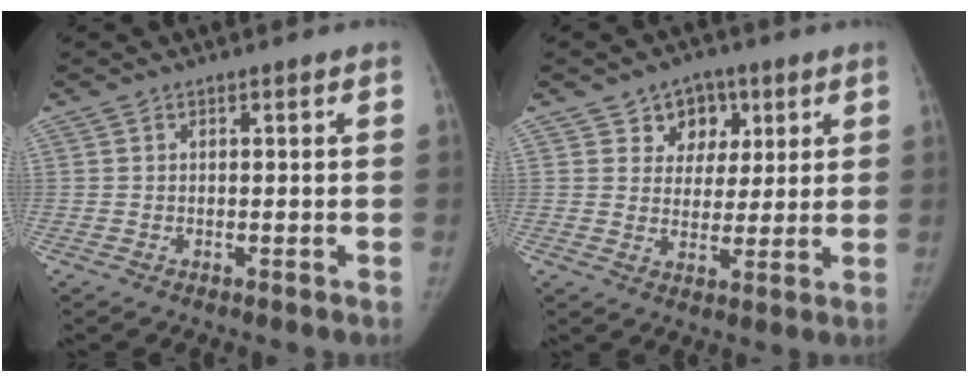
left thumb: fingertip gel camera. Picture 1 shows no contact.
{"total": 7.3, "force": [3.6, 6.1, 2.0], "torque": [0.011, -0.009, 0.053]}